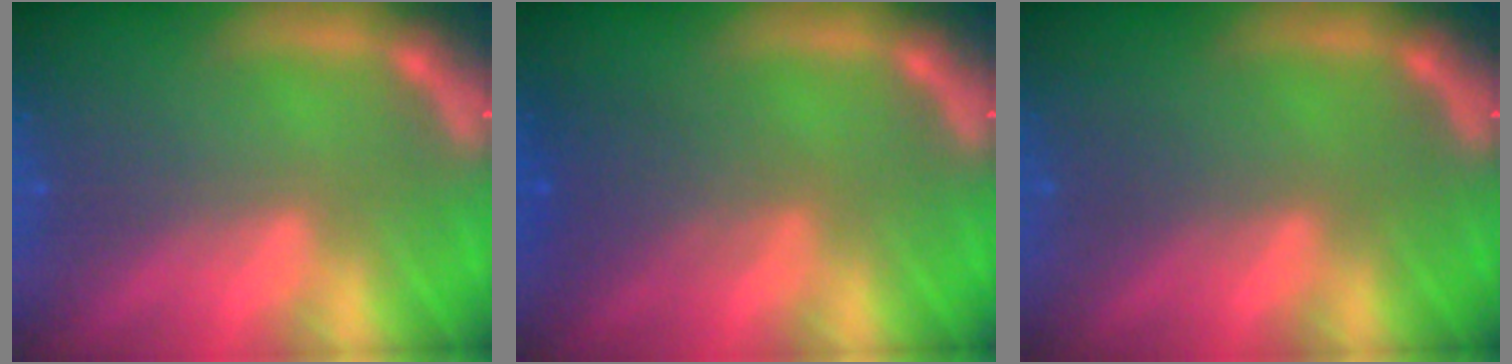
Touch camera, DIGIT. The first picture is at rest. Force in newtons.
{"total": 2.9}
{"total": 0.0}